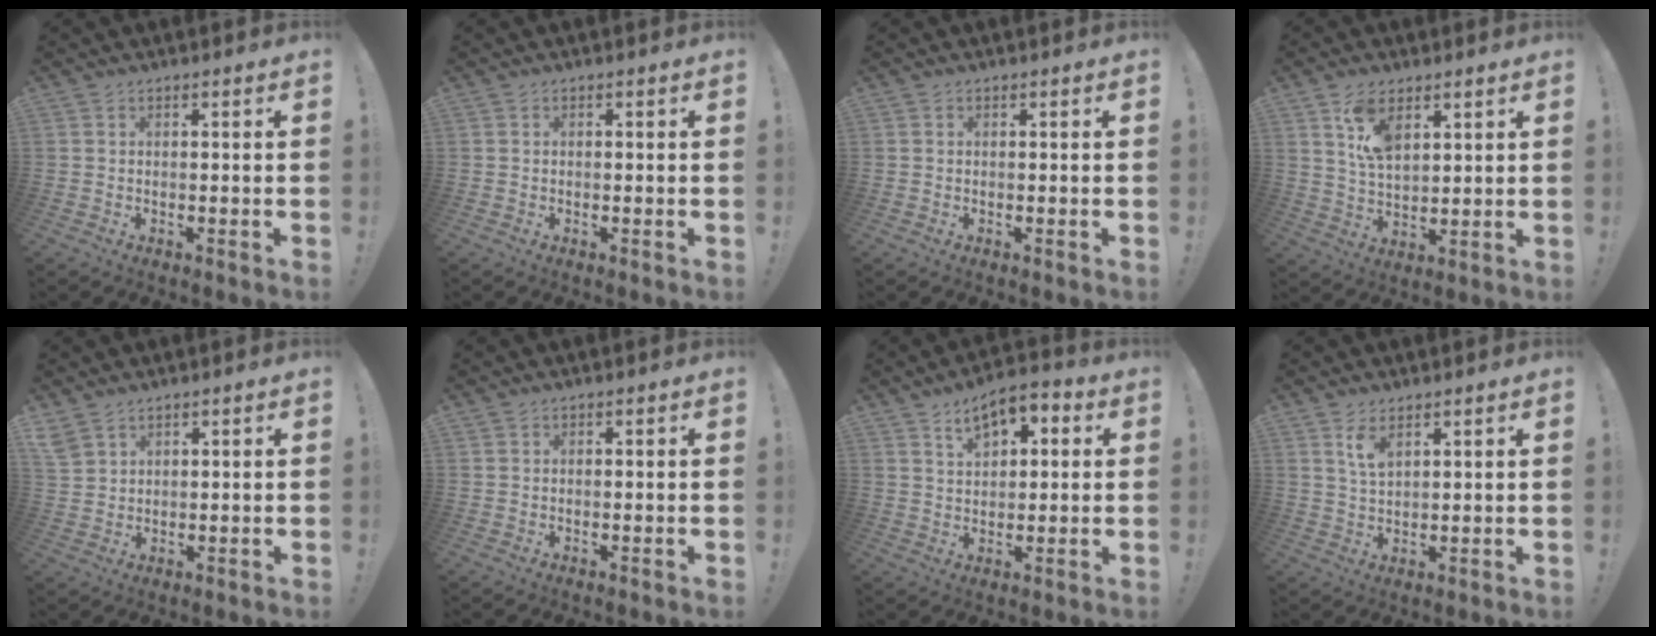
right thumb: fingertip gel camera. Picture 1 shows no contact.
{"total": 0.0}
{"total": 0.0}
{"total": 9.2, "force": [5.3, 4.7, 5.9], "torque": [-0.110, -0.013, 0.099]}
{"total": 4.7, "force": [3.6, 2.6, 1.6], "torque": [-0.032, -0.014, 0.071]}
{"total": 0.6, "force": [0.5, 0.4, -0.1], "torque": [0.010, -0.002, 0.007]}
{"total": 8.0, "force": [4.2, 4.7, 5.0], "torque": [-0.073, -0.013, 0.073]}
{"total": 5.2, "force": [3.3, 2.3, 3.3], "torque": [-0.055, -0.018, 0.057]}